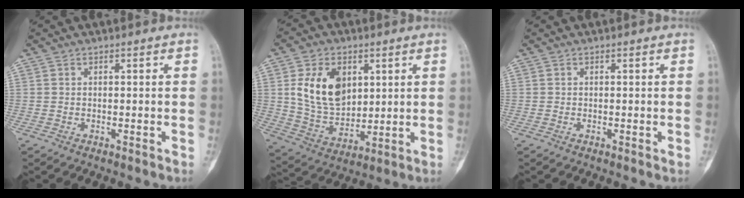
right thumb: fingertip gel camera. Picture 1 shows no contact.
{"total": 14.0, "force": [4.1, 9.6, 9.4], "torque": [-0.136, -0.020, 0.086]}
{"total": 0.0}